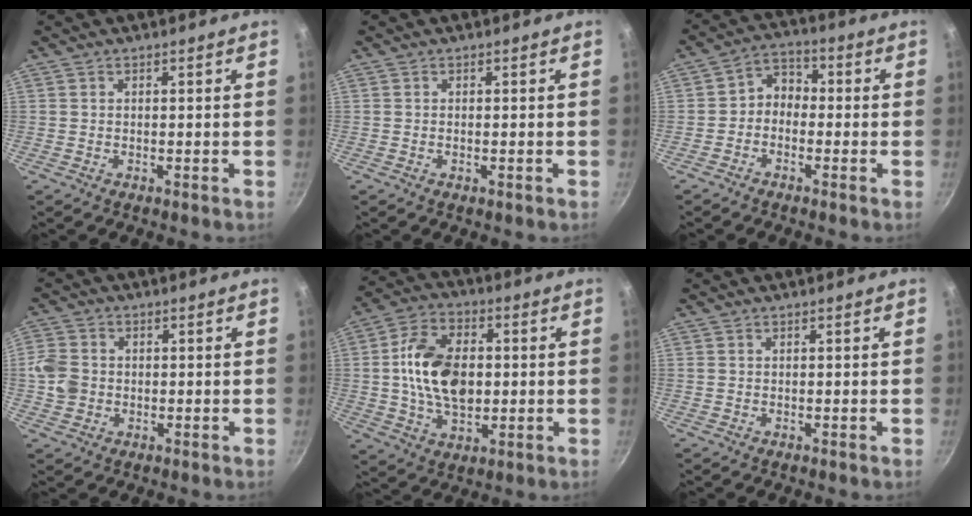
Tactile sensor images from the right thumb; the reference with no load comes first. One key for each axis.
{"total": 0.6, "fx": -0.2, "fy": 0.1, "fz": 0.5, "tx": -0.009, "ty": 0.001, "tz": -0.003}
{"total": 5.0, "fx": -1.4, "fy": 3.9, "fz": 2.7, "tx": -0.024, "ty": 0.030, "tz": -0.039}
{"total": 6.1, "fx": -0.5, "fy": 5.4, "fz": 2.9, "tx": -0.044, "ty": 0.008, "tz": -0.020}
{"total": 15.2, "fx": 0.6, "fy": 9.8, "fz": 11.6, "tx": -0.187, "ty": 0.011, "tz": 0.003}
{"total": 0.0}